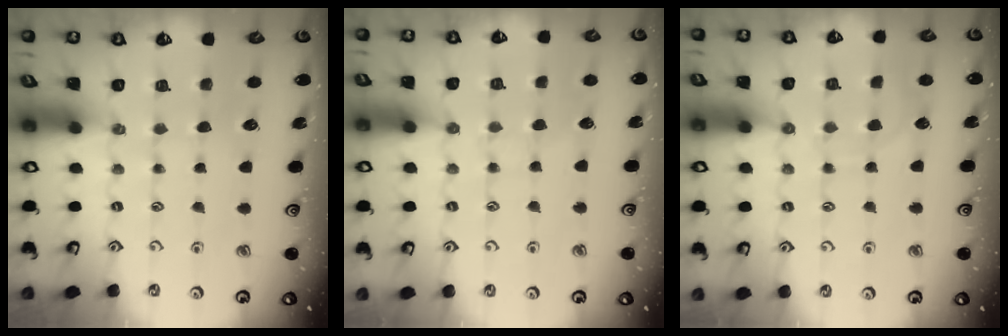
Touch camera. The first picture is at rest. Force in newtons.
{"total": 4.9, "press": 4.9, "slide": 0.4}
{"total": 5.8, "press": 5.8, "slide": 0.6}